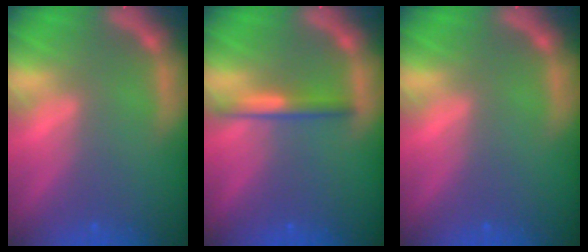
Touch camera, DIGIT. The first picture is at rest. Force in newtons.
{"total": 2.4}
{"total": 0.0}